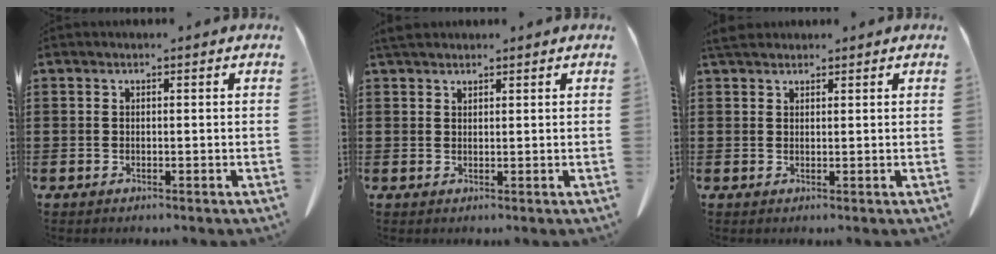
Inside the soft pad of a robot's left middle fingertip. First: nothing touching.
{"total": 1.9, "force": [1.7, 0.5, 0.6], "torque": [-0.018, 0.001, 0.035]}
{"total": 2.6, "force": [2.2, 0.9, 1.0], "torque": [-0.028, 0.004, 0.045]}